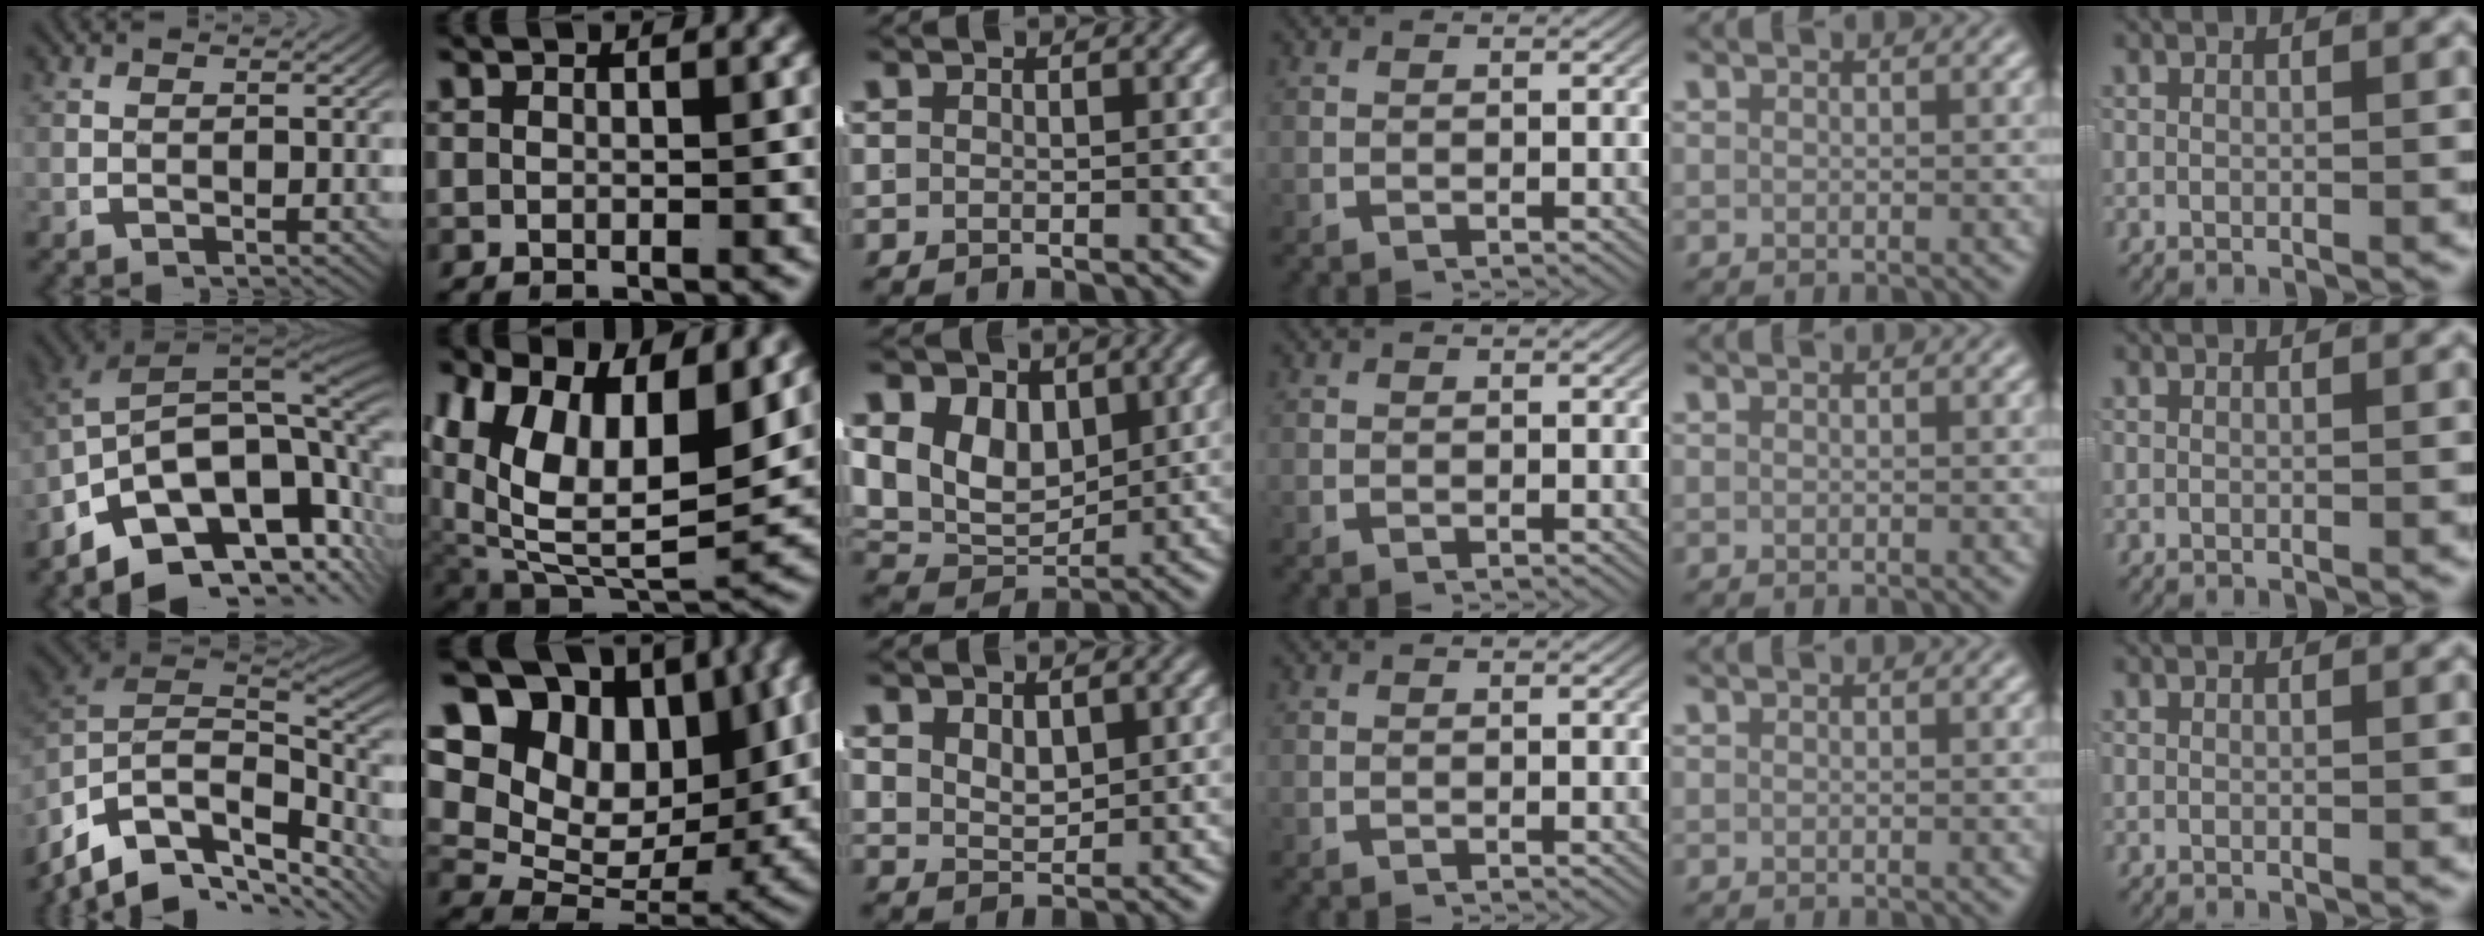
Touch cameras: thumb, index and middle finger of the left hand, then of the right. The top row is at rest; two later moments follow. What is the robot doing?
{"motion": "lift_and_place", "object": "shirt"}